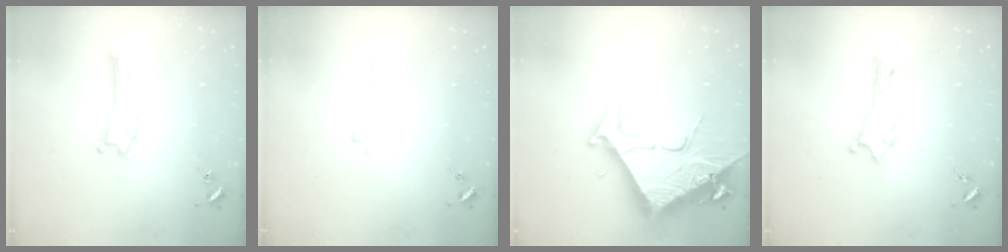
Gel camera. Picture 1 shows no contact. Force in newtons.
{"total": 0.0}
{"total": 11.2, "press": 11.1, "slide": 1.1}
{"total": 0.9, "press": 0.8, "slide": 0.1}